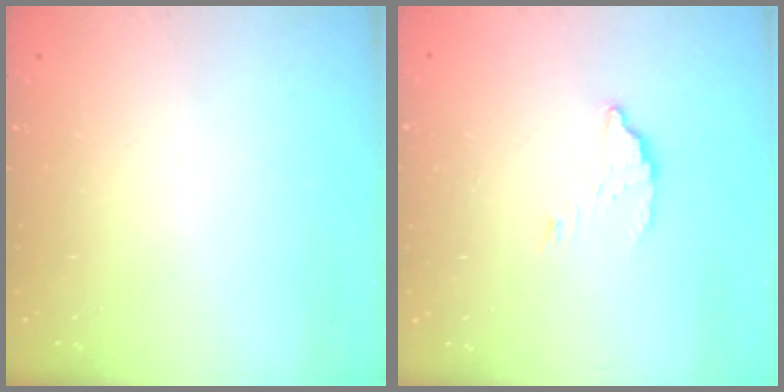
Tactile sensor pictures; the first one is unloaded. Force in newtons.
{"total": 3.2, "press": 3.2, "slide": 0.1}